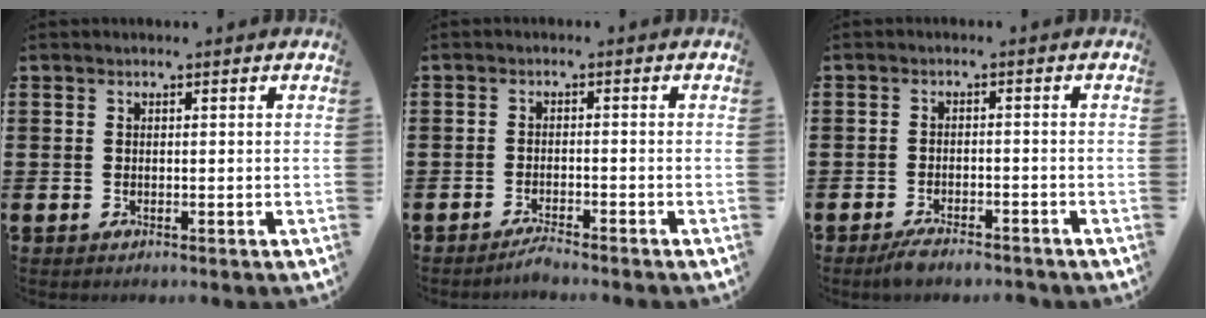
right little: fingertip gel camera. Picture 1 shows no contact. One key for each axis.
{"total": 1.8, "fx": -1.6, "fy": -0.1, "fz": 0.6, "tx": -0.010, "ty": 0.004, "tz": -0.032}
{"total": 2.5, "fx": -2.2, "fy": 0.4, "fz": 1.1, "tx": -0.019, "ty": 0.006, "tz": -0.044}